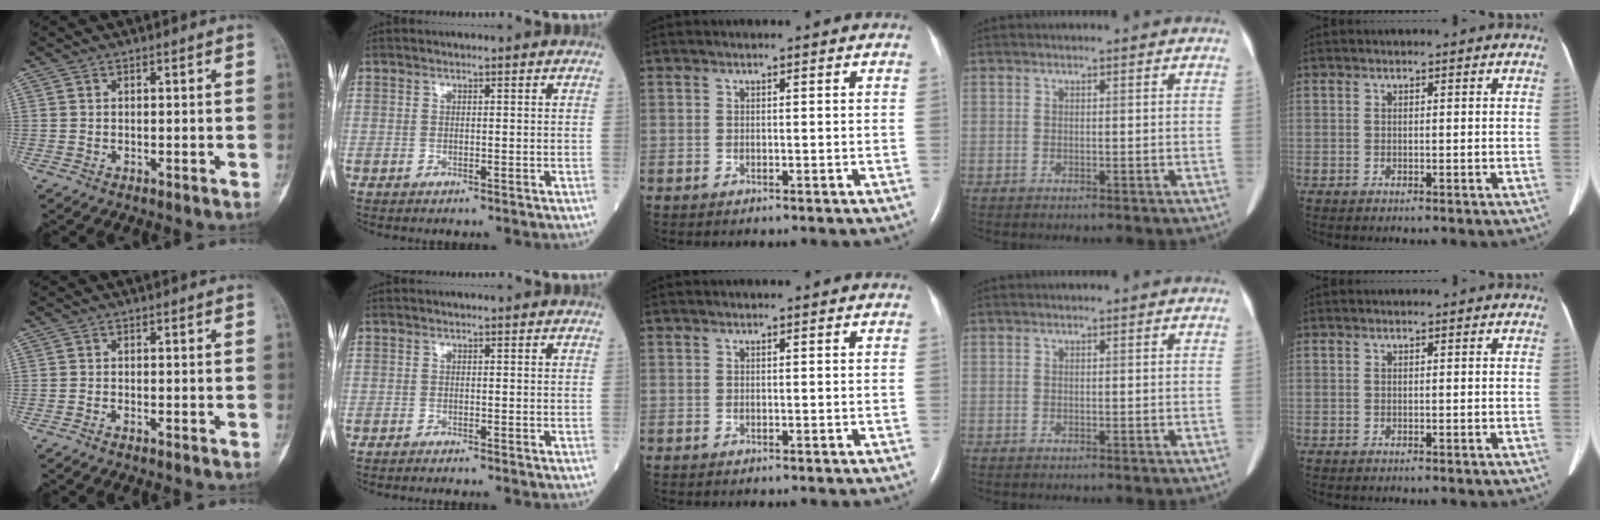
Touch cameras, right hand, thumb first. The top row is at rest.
{"thumb": {"total": 0.6, "force": [-0.5, 0.1, 0.2], "torque": [-0.005, 0.004, -0.011]}, "index": {"total": 1.4, "force": [-1.3, -0.1, 0.6], "torque": [-0.012, 0.000, -0.016]}}